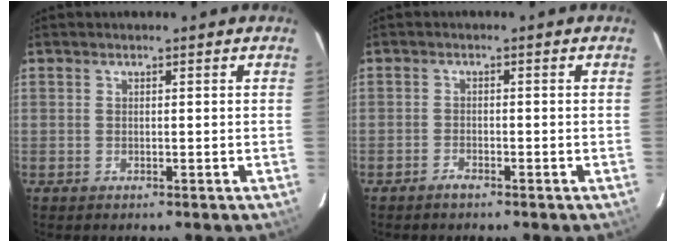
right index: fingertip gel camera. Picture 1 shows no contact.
{"total": 1.5, "force": [-1.4, 0.5, 0.5], "torque": [-0.015, 0.002, -0.028]}